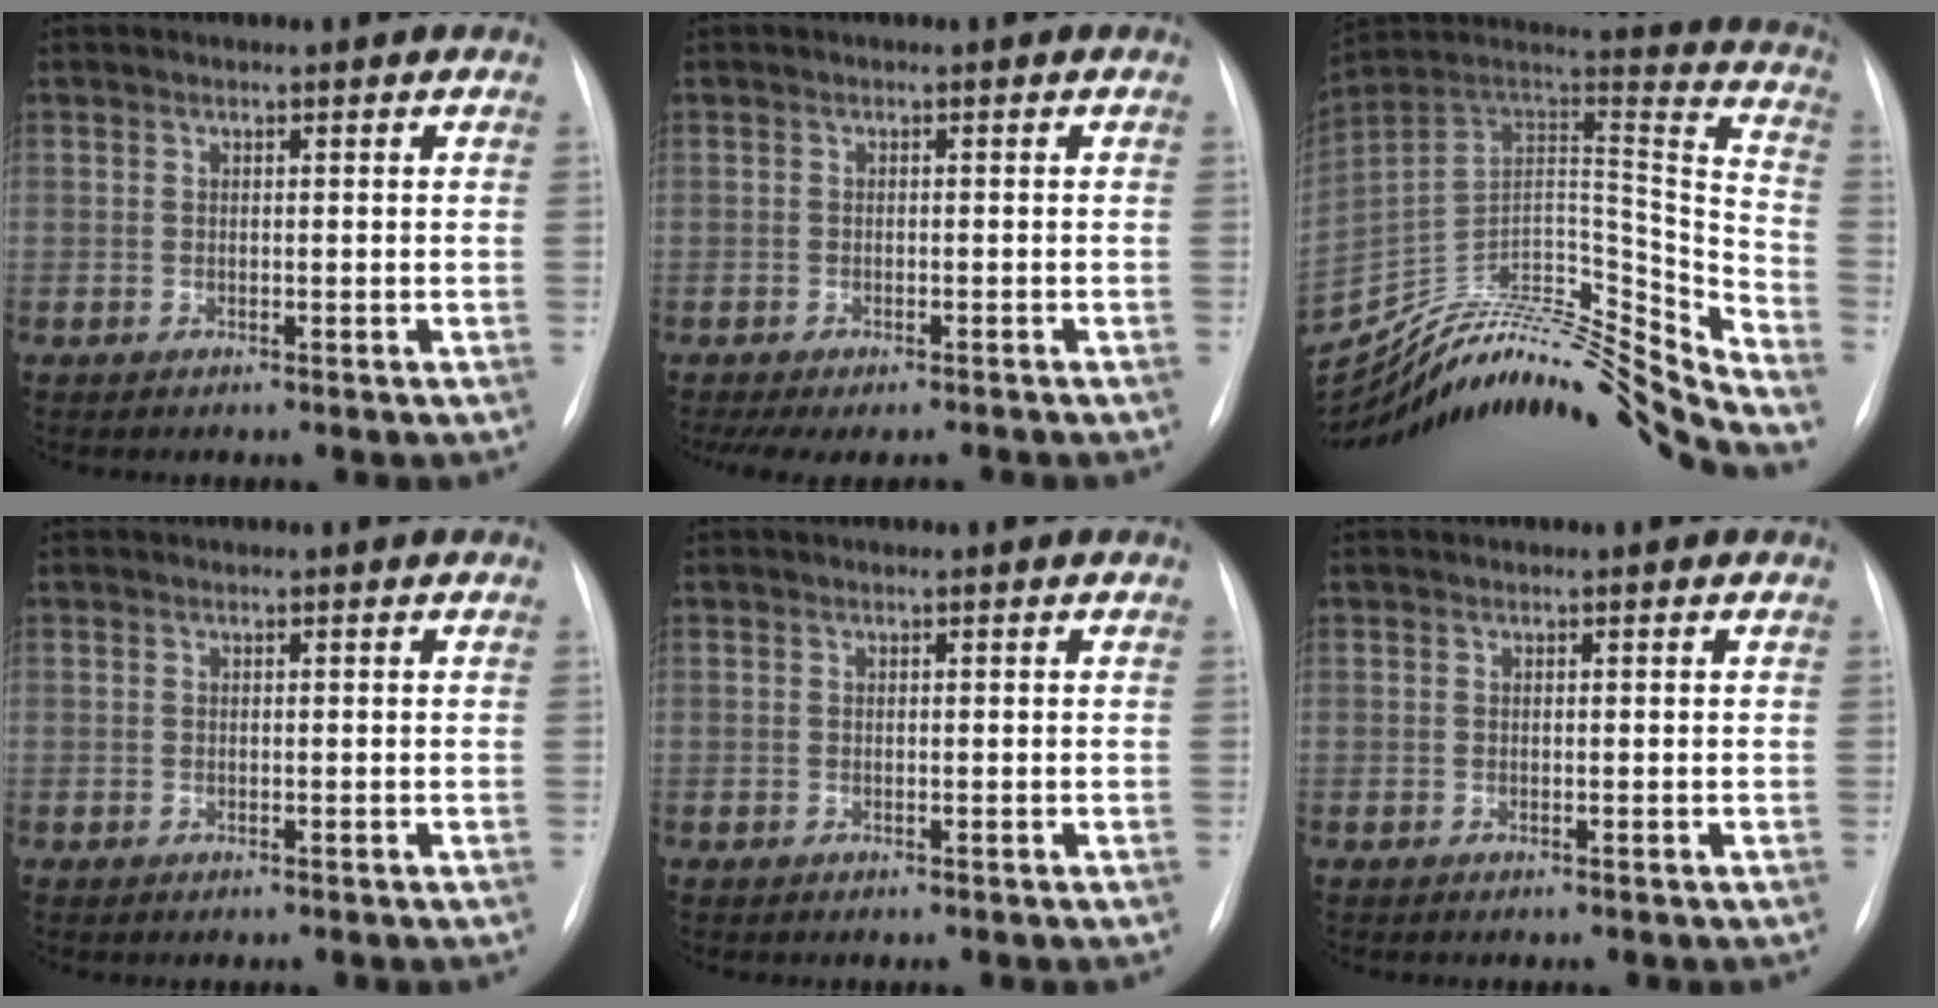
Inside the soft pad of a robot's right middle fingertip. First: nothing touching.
{"total": 7.6, "force": [-6.8, 1.6, 3.1], "torque": [-0.039, -0.004, -0.090]}
{"total": 31.3, "force": [-29.2, 1.8, 11.3], "torque": [-0.156, -0.001, -0.442]}
{"total": 0.0}
{"total": 0.0}
{"total": 0.0}